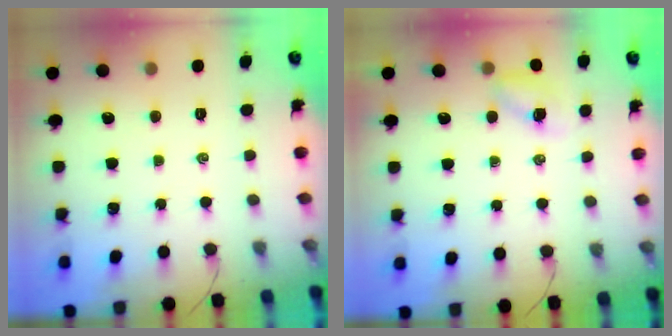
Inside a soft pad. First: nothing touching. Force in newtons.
{"total": 4.6, "press": 4.6, "slide": 0.5}